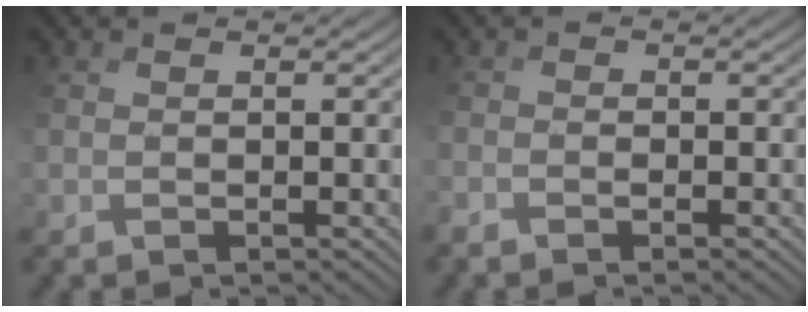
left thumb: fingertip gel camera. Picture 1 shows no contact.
{"total": 1.1, "force": [-1.0, 0.1, 0.3], "torque": [-0.006, 0.002, -0.024]}